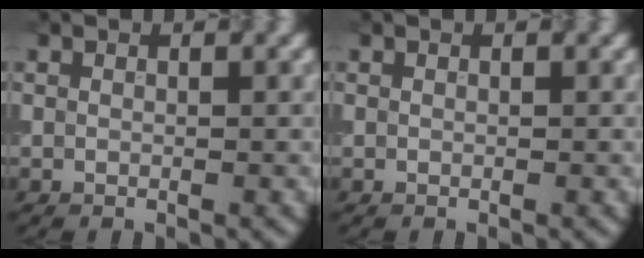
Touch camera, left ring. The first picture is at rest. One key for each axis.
{"total": 0.0}